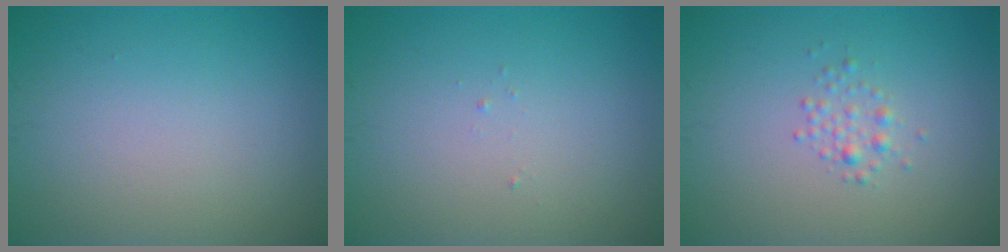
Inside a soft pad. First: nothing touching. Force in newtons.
{"total": 0.0}
{"total": 1.2, "press": 1.2, "slide": 0.1}